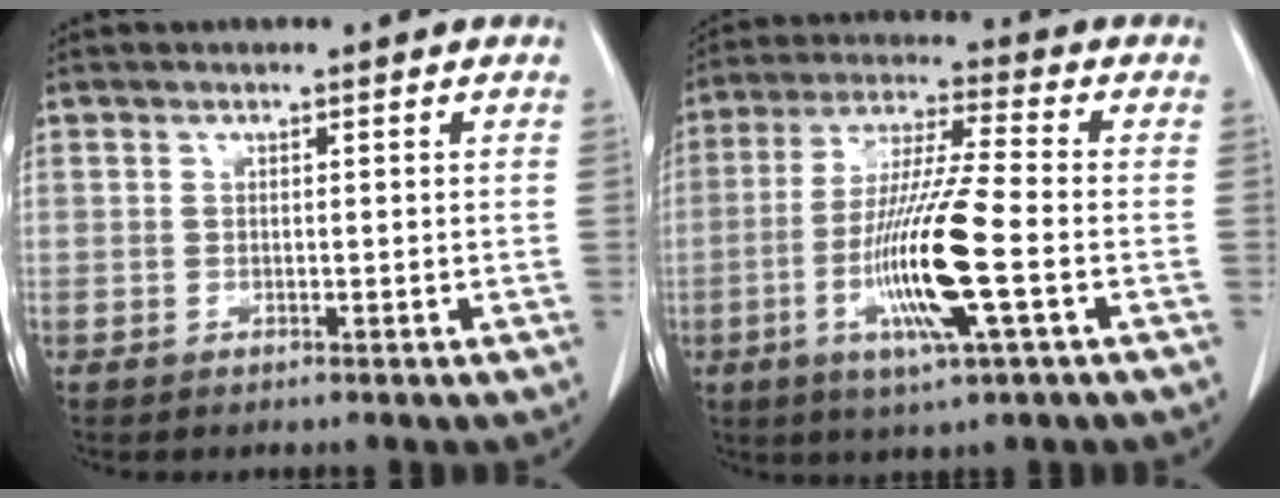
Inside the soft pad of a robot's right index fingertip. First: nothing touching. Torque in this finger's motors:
{"motor_torque": [1.62, -0.52, 0.41, 0.21]}